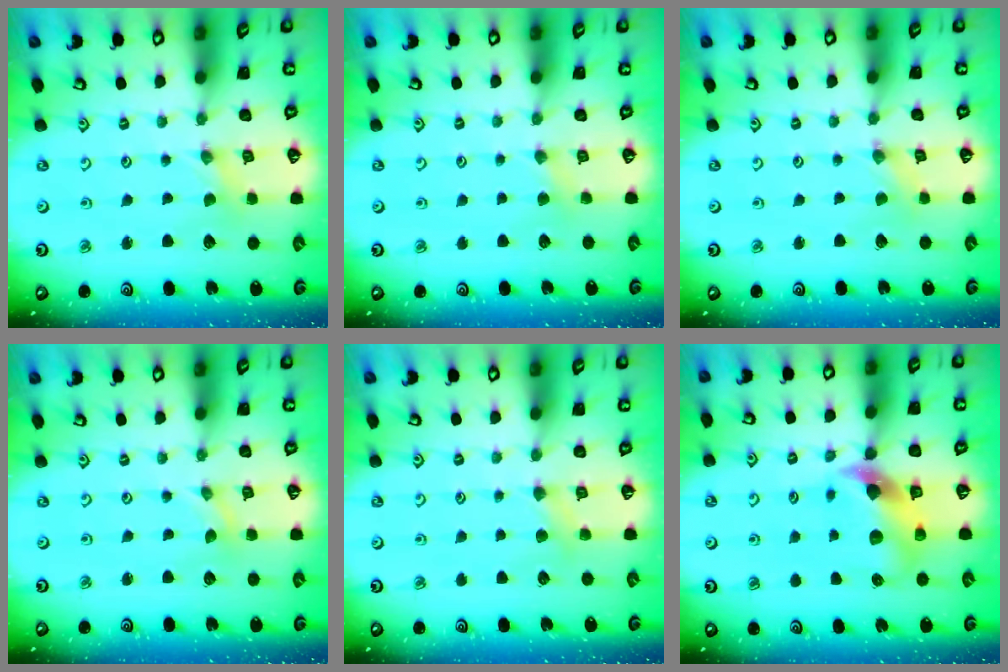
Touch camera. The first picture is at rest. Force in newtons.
{"total": 2.3, "press": 2.3, "slide": 0.4}
{"total": 0.0}
{"total": 0.0}
{"total": 4.7, "press": 4.6, "slide": 0.6}
{"total": 10.1, "press": 10.0, "slide": 1.5}